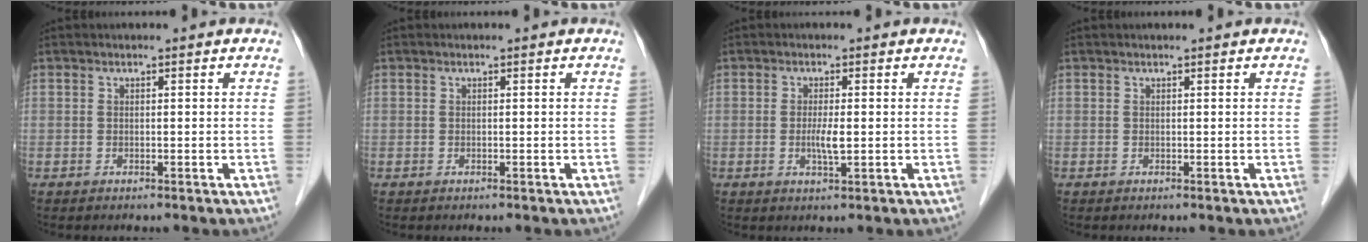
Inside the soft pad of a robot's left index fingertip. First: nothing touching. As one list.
[{"total": 0.0}, {"total": 2.5, "force": [-0.2, 0.3, 2.5], "torque": [-0.051, -0.004, -0.003]}, {"total": 0.8, "force": [0.7, 0.0, 0.4], "torque": [-0.004, 0.012, 0.012]}]